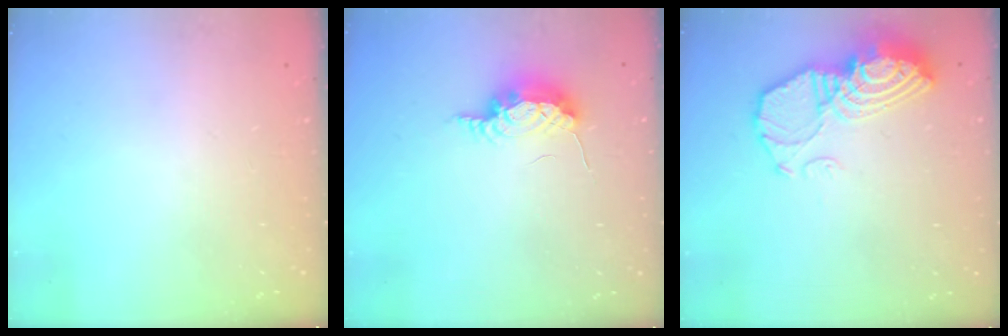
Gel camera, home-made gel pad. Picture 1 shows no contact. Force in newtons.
{"total": 9.2, "press": 8.2, "slide": 4.1}
{"total": 14.3, "press": 14.2, "slide": 1.4}